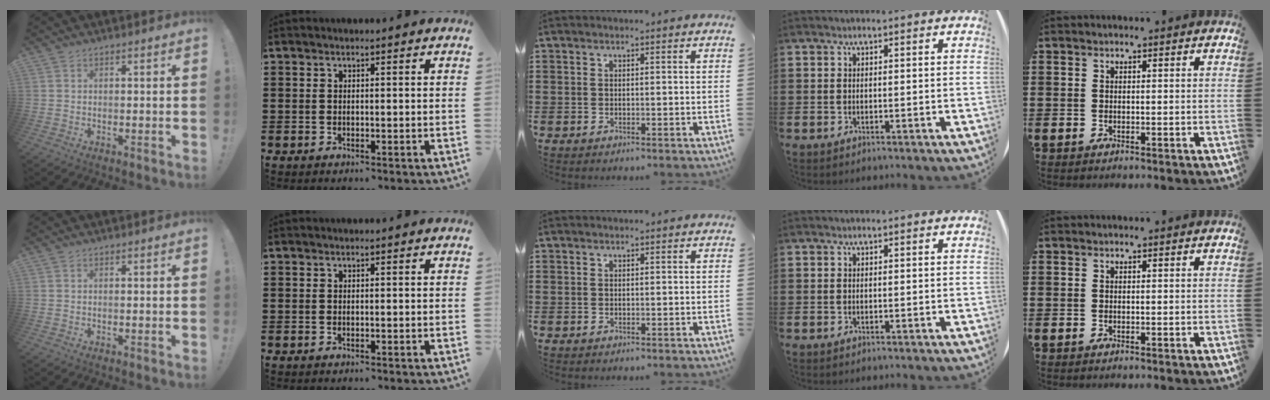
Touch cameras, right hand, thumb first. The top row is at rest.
{}